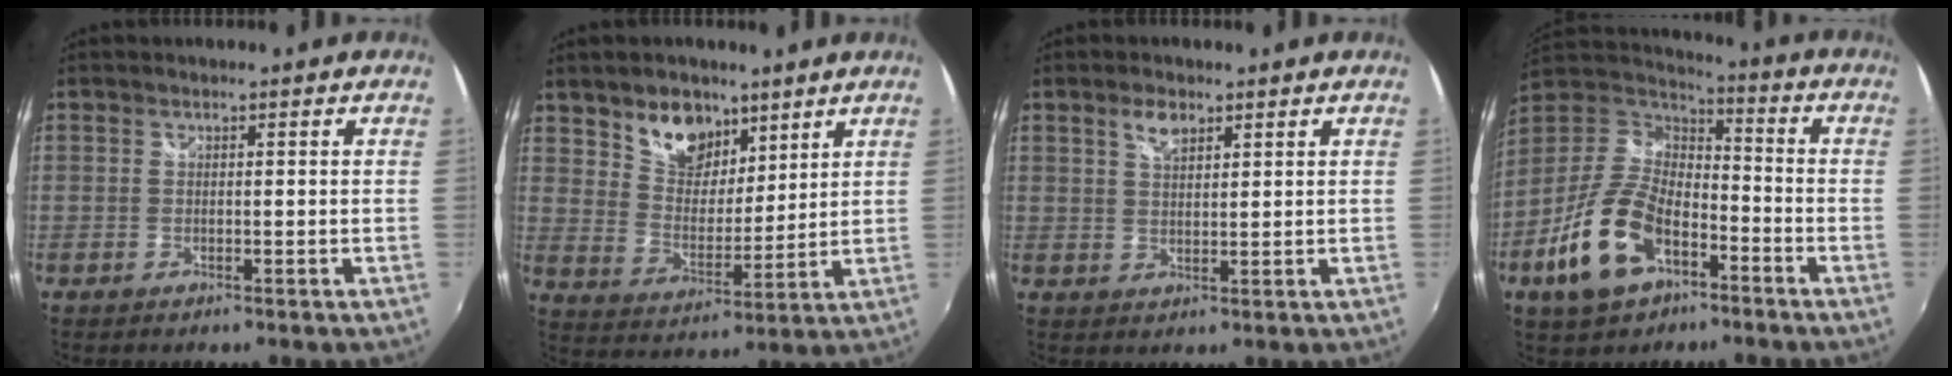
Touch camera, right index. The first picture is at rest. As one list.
[{"total": 10.6, "force": [7.1, 6.6, 4.4], "torque": [-0.074, 0.009, 0.132]}, {"total": 3.6, "force": [2.2, 1.7, 2.2], "torque": [-0.038, 0.005, 0.039]}, {"total": 17.1, "force": [-7.9, 9.5, 11.8], "torque": [-0.257, -0.006, -0.139]}]